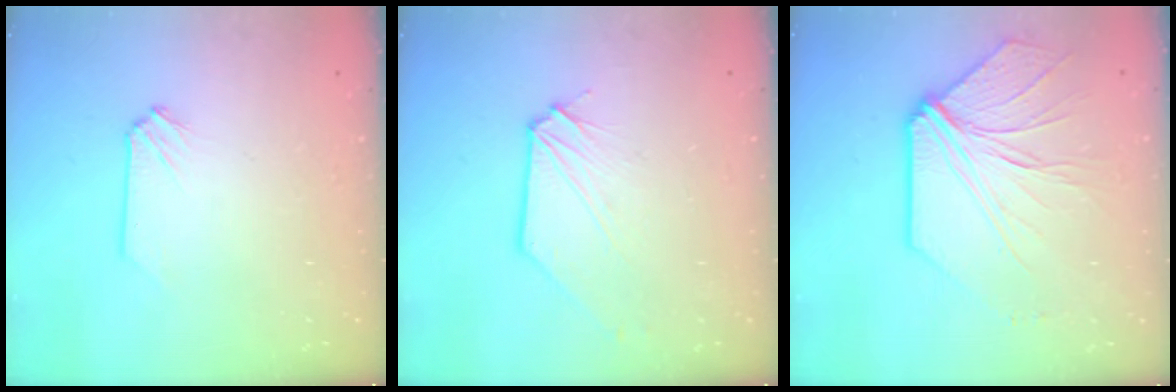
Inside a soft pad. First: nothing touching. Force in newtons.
{"total": 1.1, "press": 1.1, "slide": 0.1}
{"total": 11.5, "press": 11.4, "slide": 1.8}